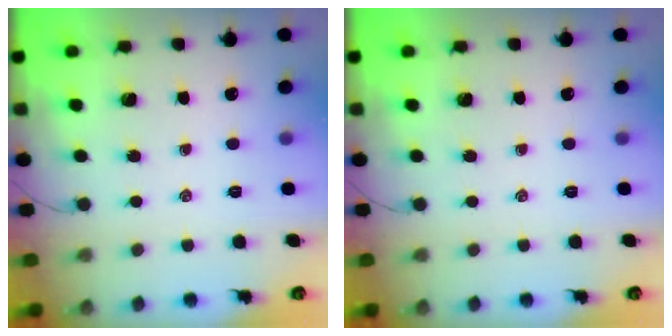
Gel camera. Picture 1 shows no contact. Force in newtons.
{"total": 0.0}